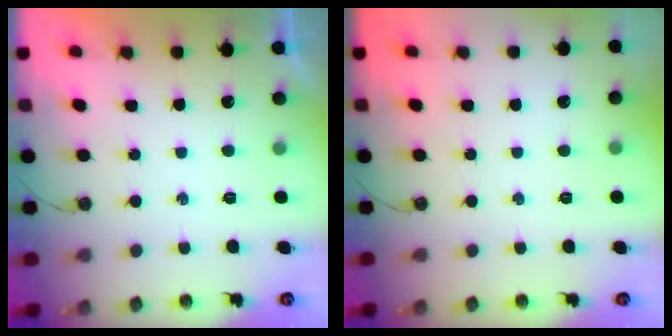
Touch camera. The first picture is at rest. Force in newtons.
{"total": 0.0}